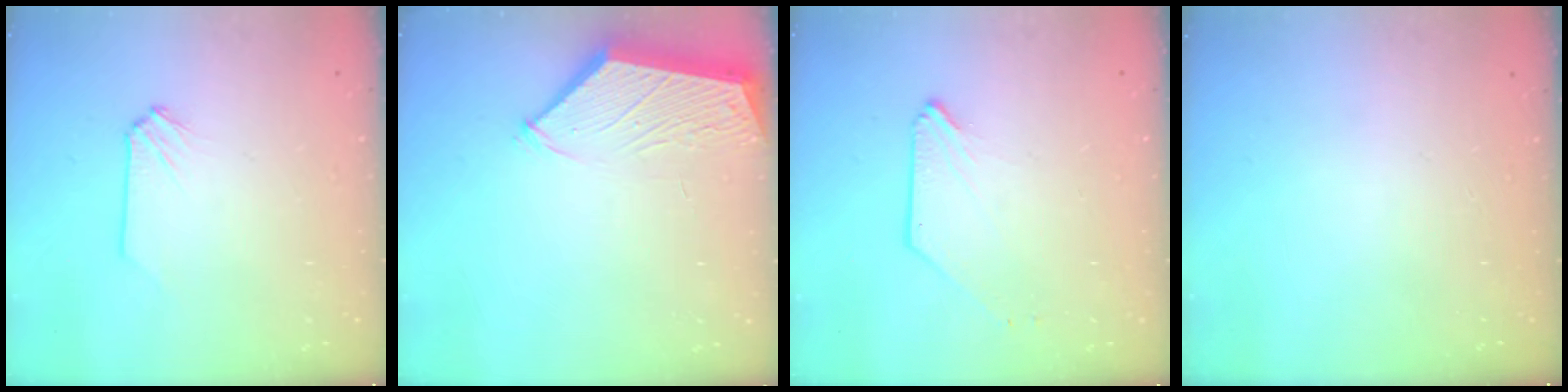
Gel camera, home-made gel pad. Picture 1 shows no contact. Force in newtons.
{"total": 3.3, "press": 3.2, "slide": 0.4}
{"total": 0.0}
{"total": 0.0}